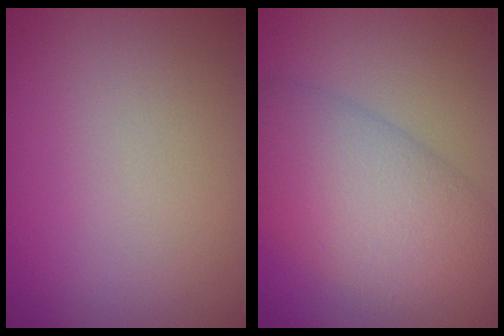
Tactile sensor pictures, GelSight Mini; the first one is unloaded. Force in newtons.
{"total": 8.8, "press": 8.8, "slide": 0.5}